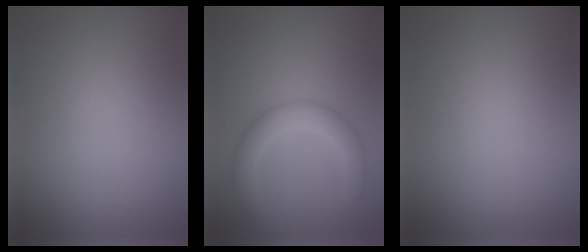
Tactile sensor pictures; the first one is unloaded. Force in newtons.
{"total": 3.6, "press": 3.6, "slide": 0.1}
{"total": 0.0}